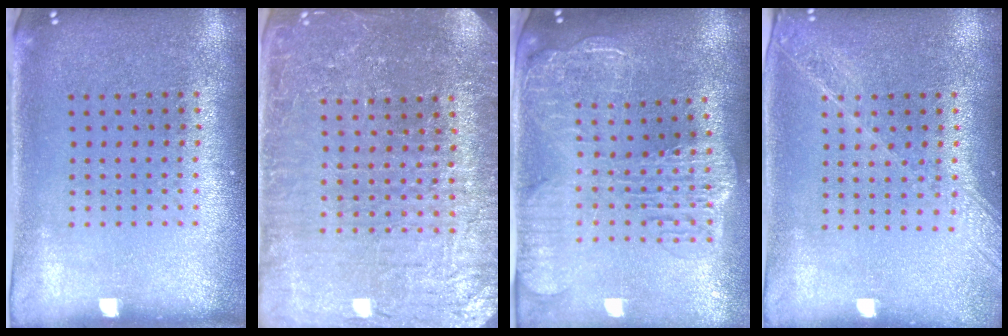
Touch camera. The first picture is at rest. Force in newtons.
{"total": 4.6, "press": 4.3, "slide": 1.5}
{"total": 2.9, "press": 2.4, "slide": 1.7}
{"total": 1.6, "press": 1.4, "slide": 0.8}